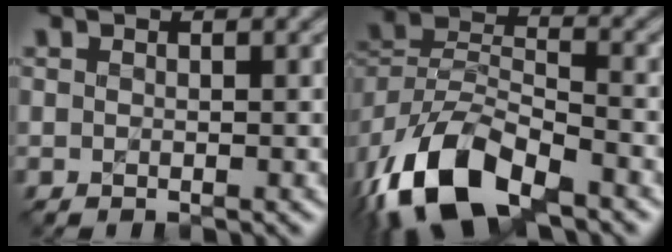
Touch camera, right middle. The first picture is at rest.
{"total": 11.6, "force": [-7.4, 5.5, 7.0], "torque": [-0.142, -0.004, -0.143]}